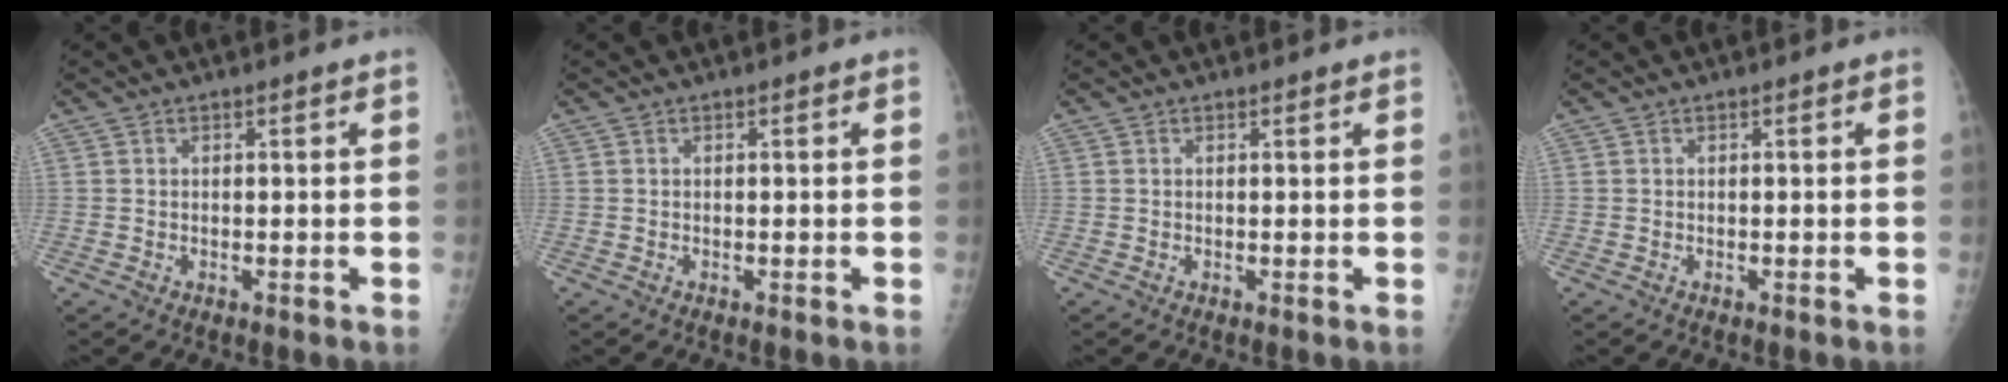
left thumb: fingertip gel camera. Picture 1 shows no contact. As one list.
[{"total": 0.0}, {"total": 0.0}, {"total": 0.0}]